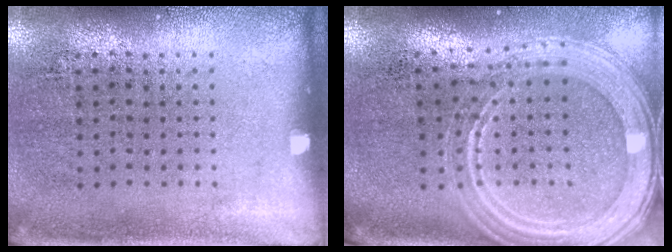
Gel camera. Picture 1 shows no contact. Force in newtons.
{"total": 2.3, "press": 2.1, "slide": 1.0}